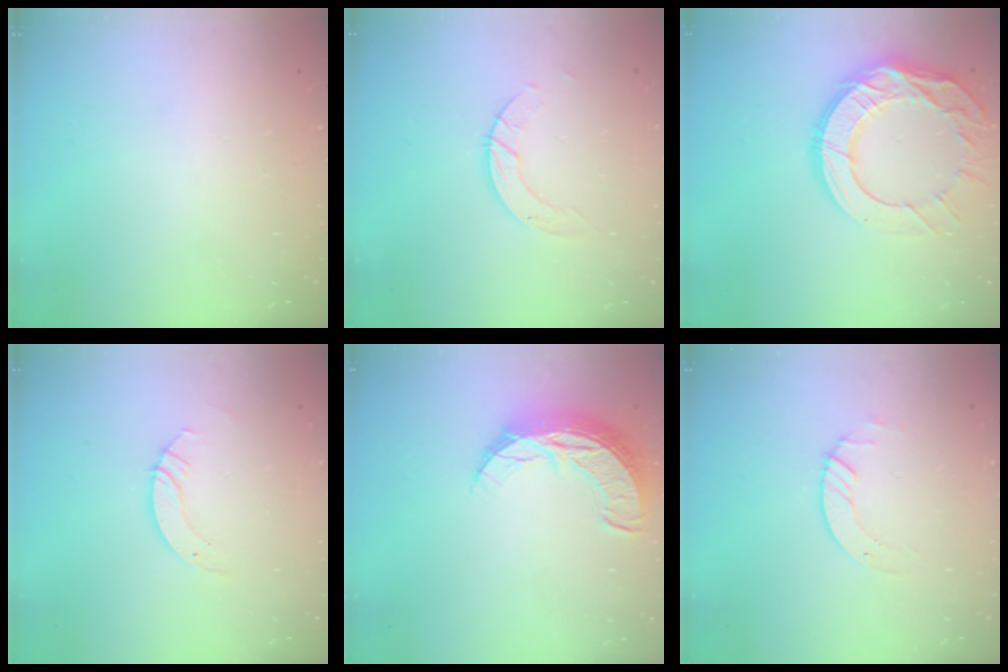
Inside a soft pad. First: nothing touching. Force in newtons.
{"total": 5.1, "press": 5.1, "slide": 0.2}
{"total": 17.2, "press": 17.1, "slide": 1.4}
{"total": 3.8, "press": 3.7, "slide": 0.4}
{"total": 11.5, "press": 11.5, "slide": 0.9}
{"total": 2.7, "press": 2.7, "slide": 0.3}